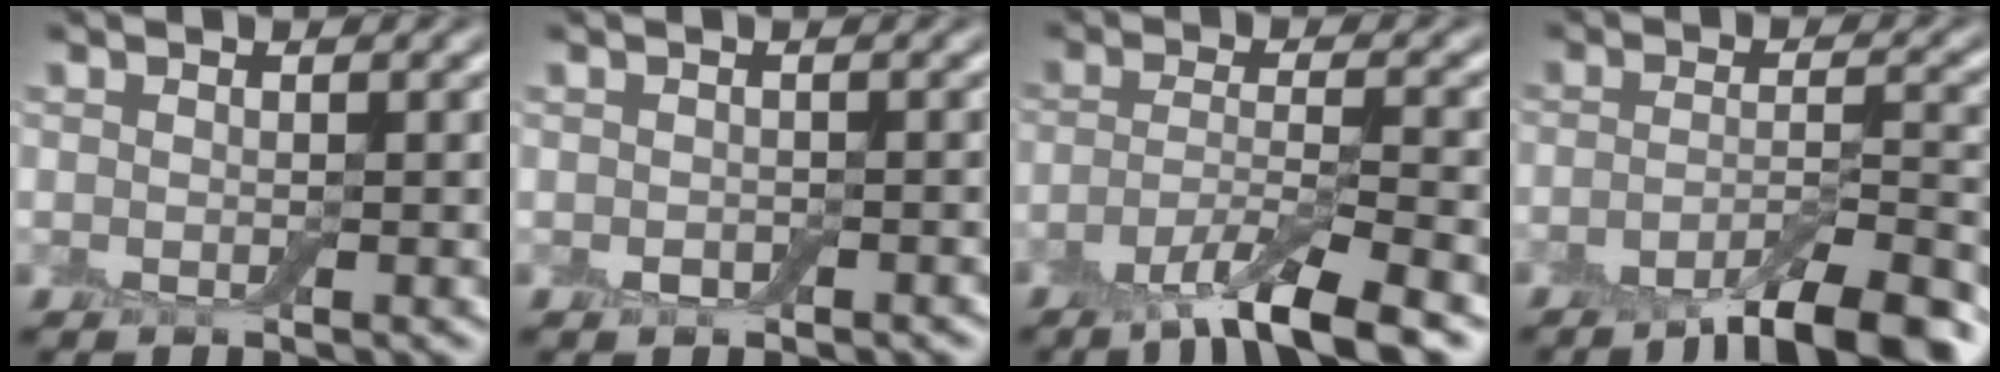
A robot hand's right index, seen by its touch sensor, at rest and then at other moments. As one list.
[{"total": 0.9, "force": [-0.5, 0.6, 0.5], "torque": [-0.010, -0.004, -0.008]}, {"total": 6.2, "force": [-3.7, 1.3, 4.8], "torque": [-0.078, -0.003, -0.074]}, {"total": 7.9, "force": [-5.3, 1.9, 5.6], "torque": [-0.079, 0.000, -0.086]}]